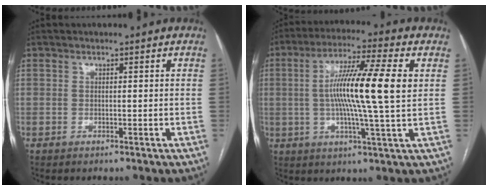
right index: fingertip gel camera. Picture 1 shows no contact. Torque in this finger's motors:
{"motor_torque": [1.83, 0.31, 0.83, 0.21]}